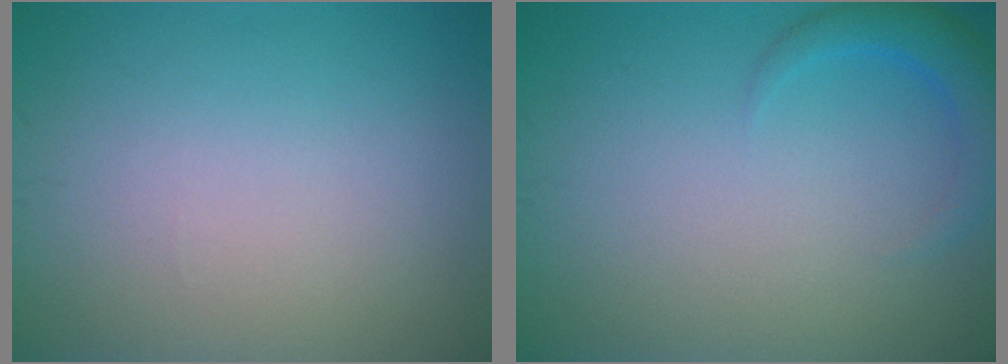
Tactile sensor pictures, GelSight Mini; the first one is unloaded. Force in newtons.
{"total": 2.5, "press": 2.5, "slide": 0.3}